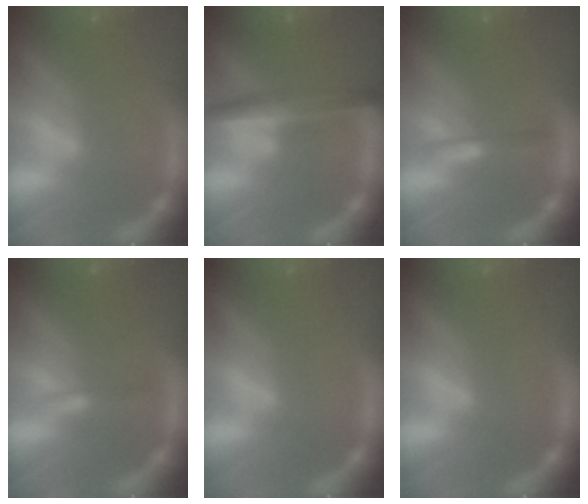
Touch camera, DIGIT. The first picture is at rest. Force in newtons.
{"total": 4.5}
{"total": 1.4}
{"total": 0.9}
{"total": 0.0}
{"total": 0.0}